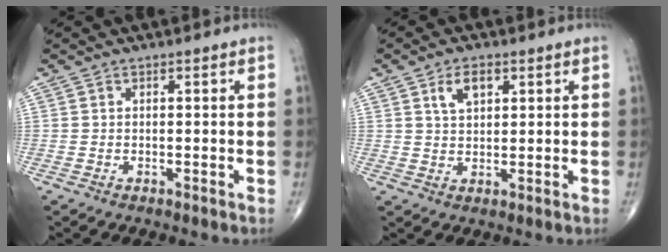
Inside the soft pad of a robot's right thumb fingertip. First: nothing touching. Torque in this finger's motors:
{"motor_torque": [0.39, 0.71, 0.32, 0.08, 0.01]}